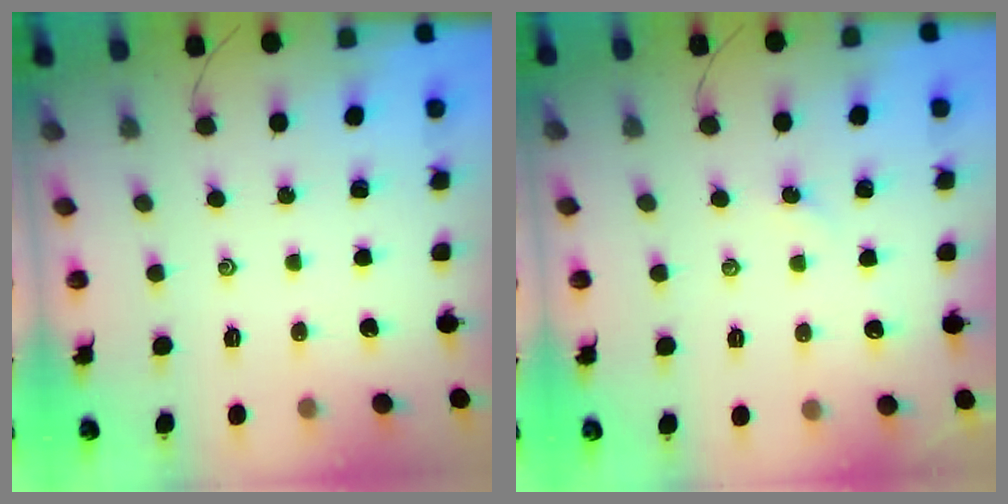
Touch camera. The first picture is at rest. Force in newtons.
{"total": 1.9, "press": 1.9, "slide": 0.3}